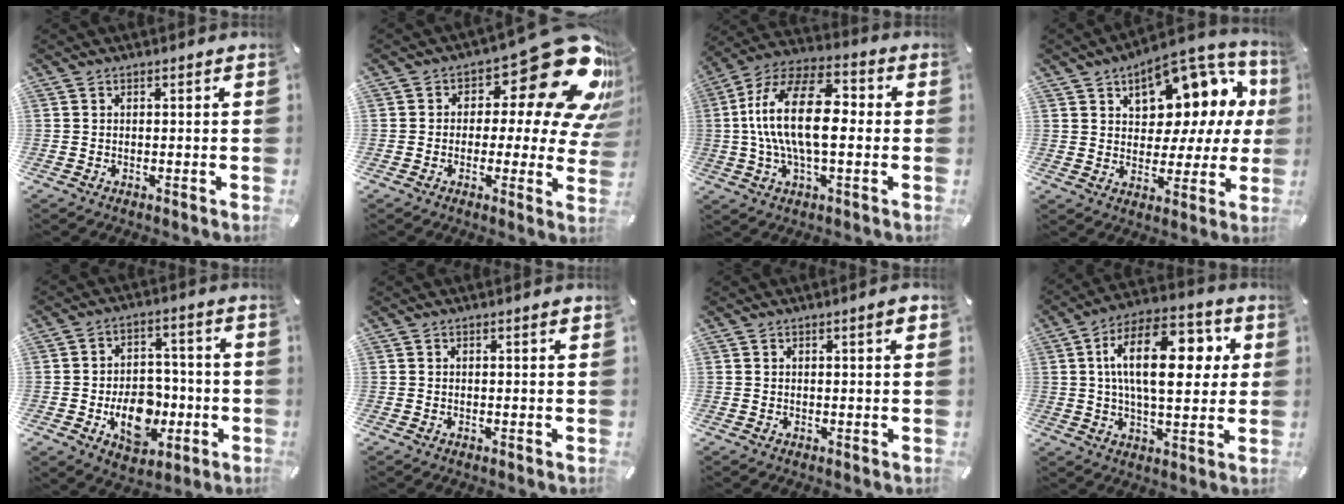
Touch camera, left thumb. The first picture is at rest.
{"total": 21.2, "force": [10.2, 9.5, 16.0], "torque": [-0.199, -0.073, 0.167]}
{"total": 18.4, "force": [-0.3, 9.0, 16.0], "torque": [-0.334, 0.005, -0.009]}
{"total": 14.5, "force": [7.5, 9.1, 8.4], "torque": [-0.113, -0.059, 0.131]}
{"total": 12.7, "force": [-3.8, 9.3, 7.8], "torque": [-0.125, 0.021, -0.058]}
{"total": 0.7, "force": [0.3, 0.2, 0.6], "torque": [-0.013, 0.003, 0.004]}
{"total": 2.3, "force": [1.0, 0.5, 2.0], "torque": [-0.034, 0.002, 0.012]}
{"total": 19.4, "force": [4.7, 9.8, 16.1], "torque": [-0.275, -0.002, 0.070]}